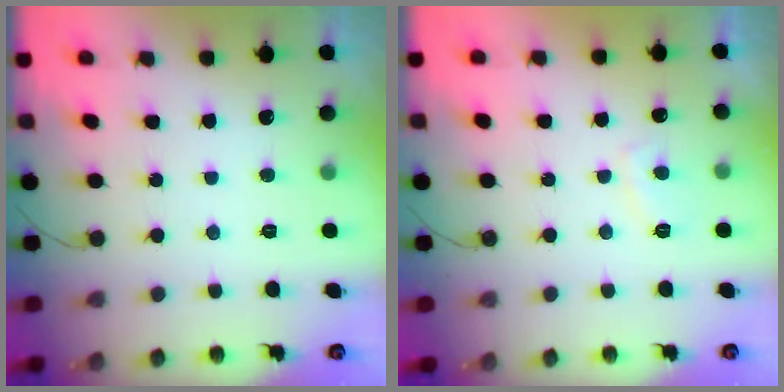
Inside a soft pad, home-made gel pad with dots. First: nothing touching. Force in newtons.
{"total": 3.2, "press": 3.2, "slide": 0.3}